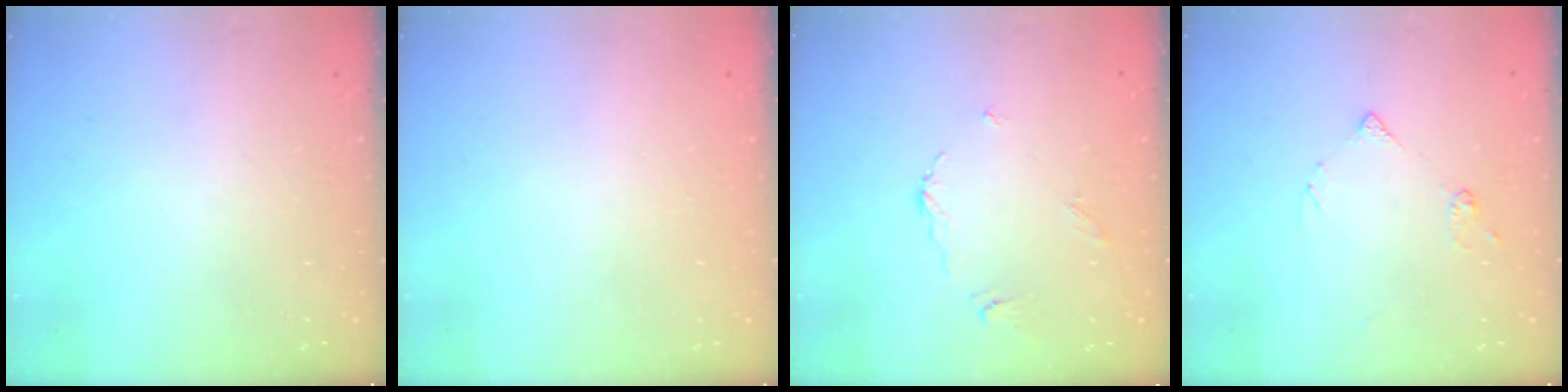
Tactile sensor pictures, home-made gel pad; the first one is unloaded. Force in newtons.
{"total": 1.8, "press": 1.8, "slide": 0.1}
{"total": 2.2, "press": 2.2, "slide": 0.4}
{"total": 5.4, "press": 5.3, "slide": 0.9}